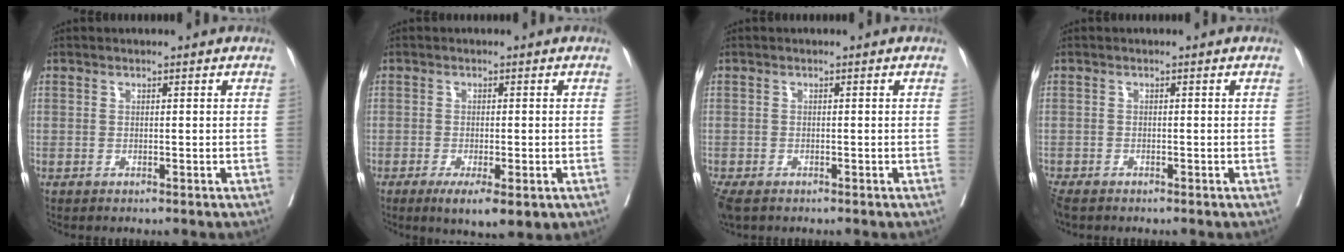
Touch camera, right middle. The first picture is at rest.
{"total": 6.7, "force": [-3.6, 1.8, 5.4], "torque": [-0.071, -0.014, -0.051]}
{"total": 4.8, "force": [-3.1, 2.5, 2.6], "torque": [-0.063, -0.015, -0.054]}
{"total": 2.7, "force": [-2.2, 1.0, 1.1], "torque": [-0.027, -0.010, -0.042]}